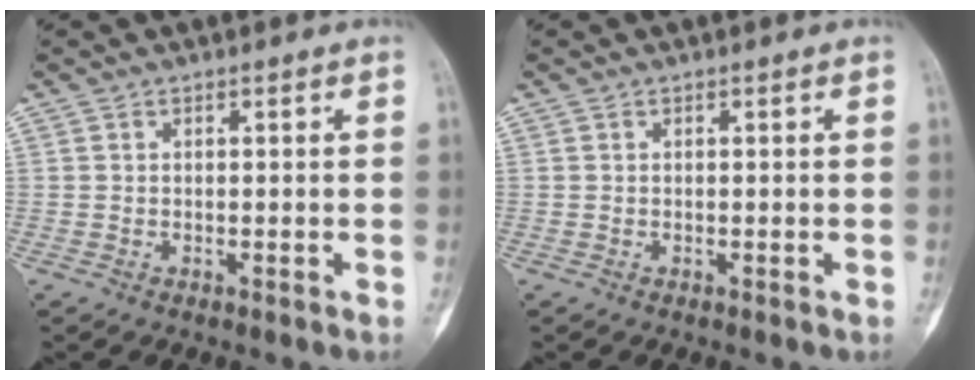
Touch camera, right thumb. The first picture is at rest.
{"total": 0.0}